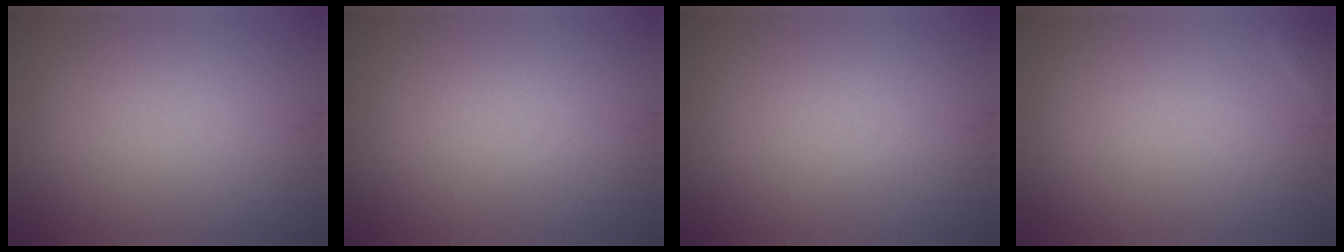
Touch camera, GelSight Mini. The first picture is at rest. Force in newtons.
{"total": 0.0}
{"total": 0.0}
{"total": 0.5, "press": 0.5, "slide": 0.1}